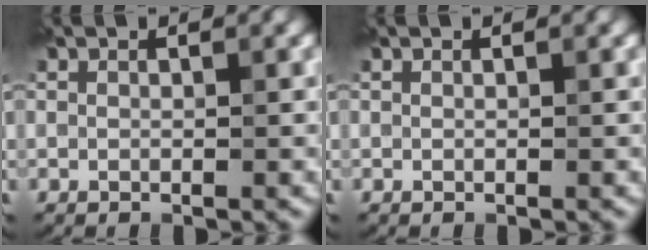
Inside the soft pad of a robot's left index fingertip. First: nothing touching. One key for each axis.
{"total": 0.0}